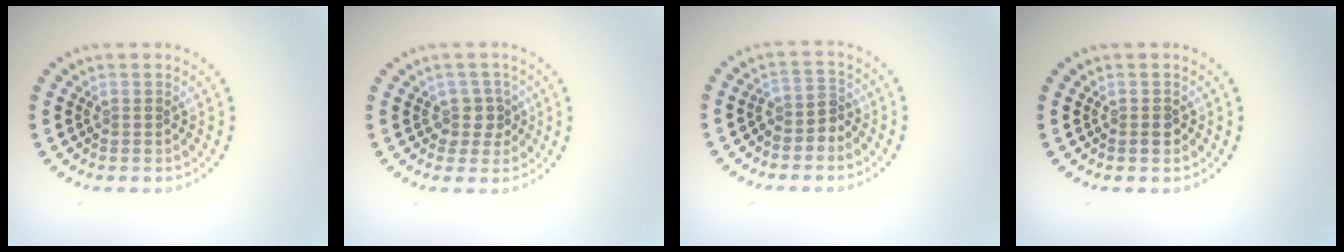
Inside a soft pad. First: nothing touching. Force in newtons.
{"total": 2.2, "press": 1.7, "slide": 1.4}
{"total": 2.0, "press": 1.6, "slide": 1.2}
{"total": 1.2, "press": 1.1, "slide": 0.4}